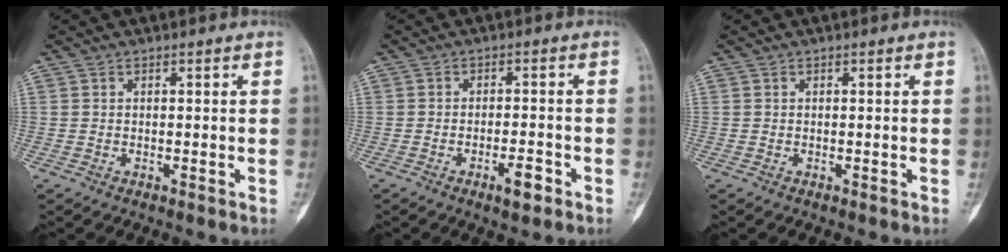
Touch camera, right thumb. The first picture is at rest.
{"total": 4.1, "force": [-2.2, 1.2, 3.2], "torque": [-0.051, 0.011, -0.033]}
{"total": 0.0}